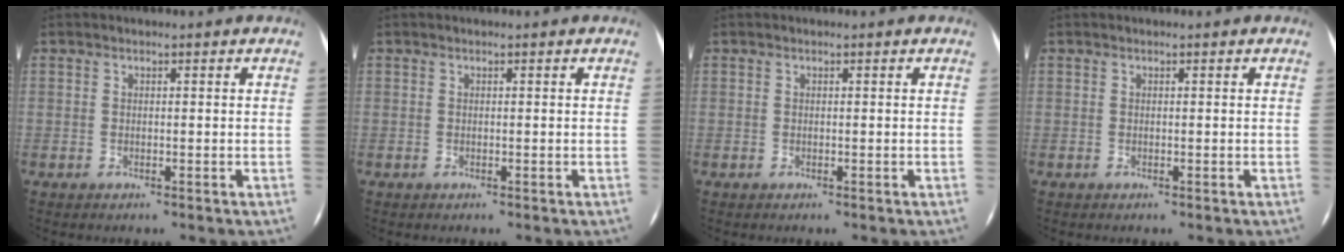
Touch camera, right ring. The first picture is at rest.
{"total": 0.0}
{"total": 0.0}
{"total": 0.0}